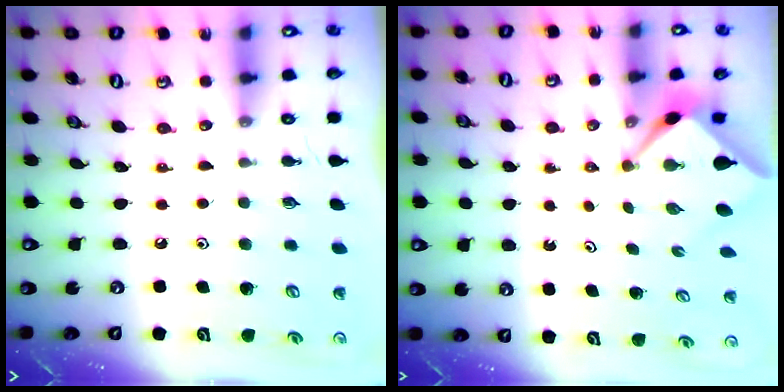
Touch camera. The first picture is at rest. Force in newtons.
{"total": 2.7, "press": 2.7, "slide": 0.2}